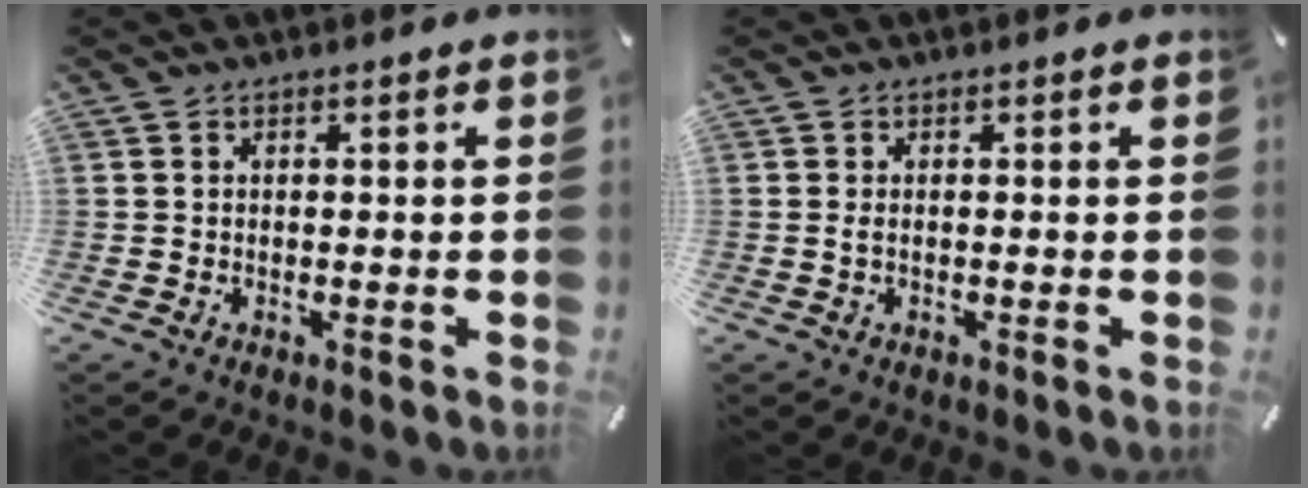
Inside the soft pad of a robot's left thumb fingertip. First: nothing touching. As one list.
[{"total": 1.1, "force": [-0.1, 0.3, 1.0], "torque": [-0.020, 0.000, -0.002]}]